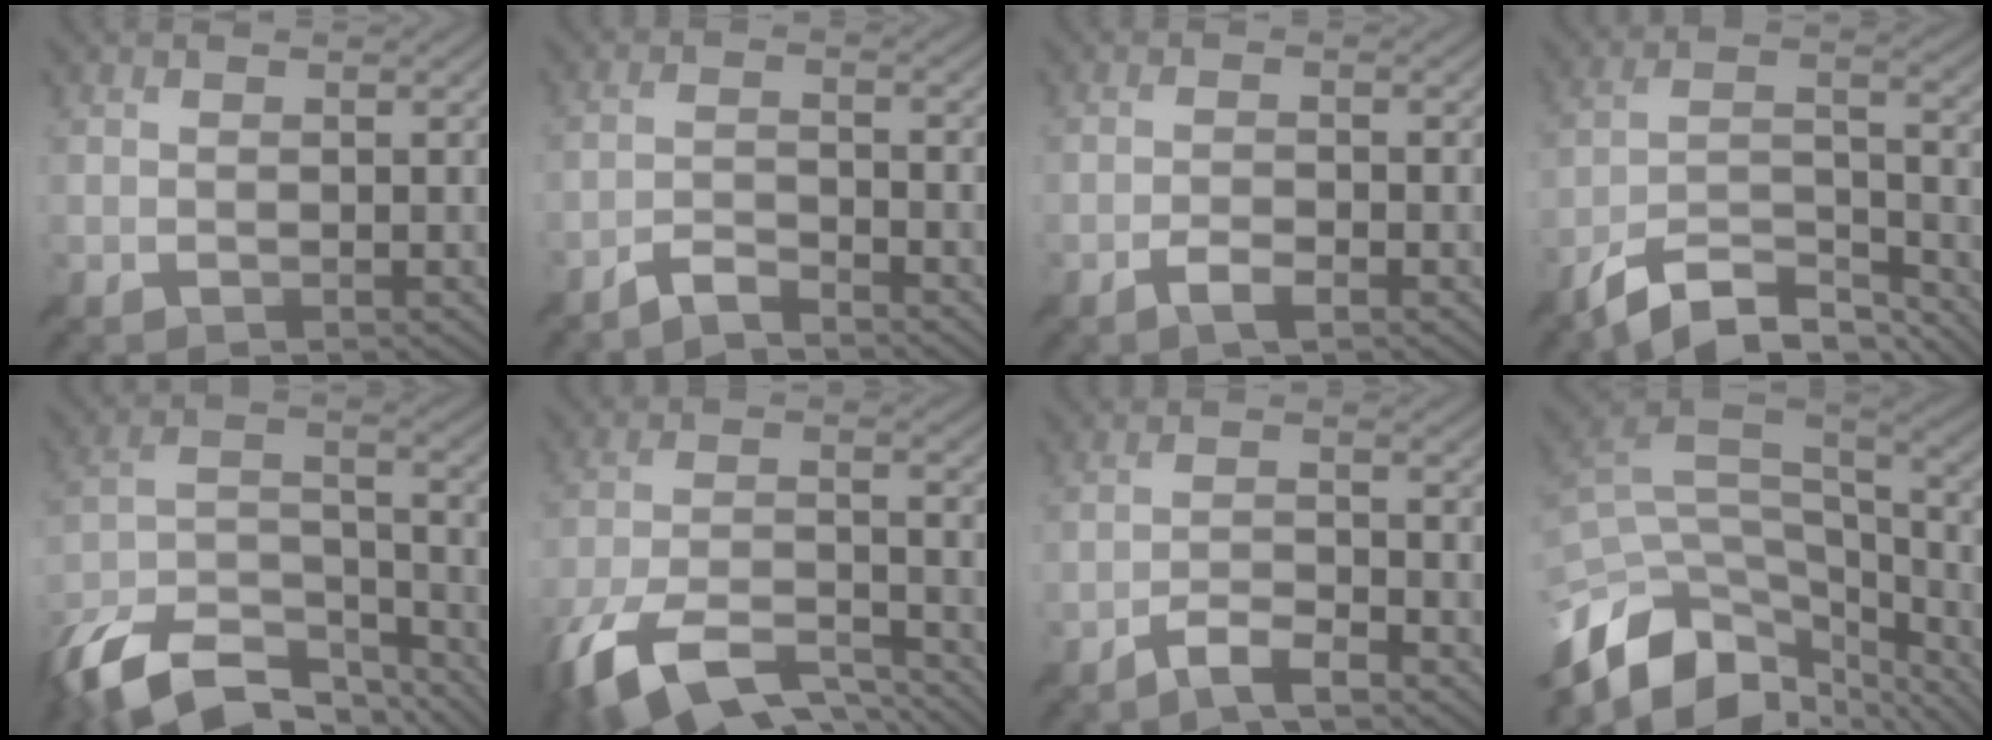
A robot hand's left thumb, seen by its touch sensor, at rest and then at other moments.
{"total": 3.1, "force": [-2.7, 0.4, 1.4], "torque": [-0.029, 0.004, -0.062]}
{"total": 2.0, "force": [-1.1, 0.6, 1.6], "torque": [-0.034, 0.004, -0.024]}
{"total": 11.0, "force": [-8.4, 3.4, 6.3], "torque": [-0.116, 0.007, -0.160]}
{"total": 15.9, "force": [-12.0, 6.4, 8.2], "torque": [-0.209, -0.007, -0.205]}
{"total": 14.5, "force": [-10.2, 5.5, 8.7], "torque": [-0.212, -0.017, -0.184]}
{"total": 4.0, "force": [-3.1, 0.7, 2.4], "torque": [-0.051, 0.006, -0.064]}
{"total": 14.4, "force": [-6.2, 7.9, 10.2], "torque": [-0.249, -0.010, -0.095]}